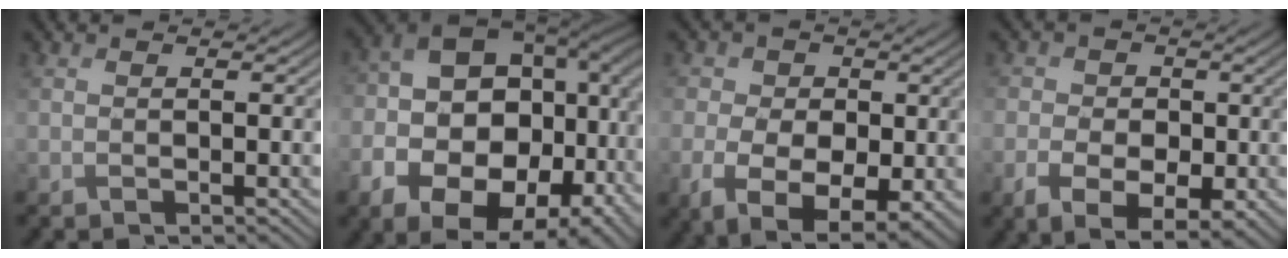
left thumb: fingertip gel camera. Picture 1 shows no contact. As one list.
[{"total": 19.7, "force": [-6.0, 13.9, 12.6], "torque": [-0.217, -0.058, -0.049]}, {"total": 7.6, "force": [-2.1, 5.6, 4.7], "torque": [-0.092, -0.021, -0.032]}, {"total": 5.7, "force": [-2.5, 4.1, 3.0], "torque": [-0.053, -0.021, -0.036]}]